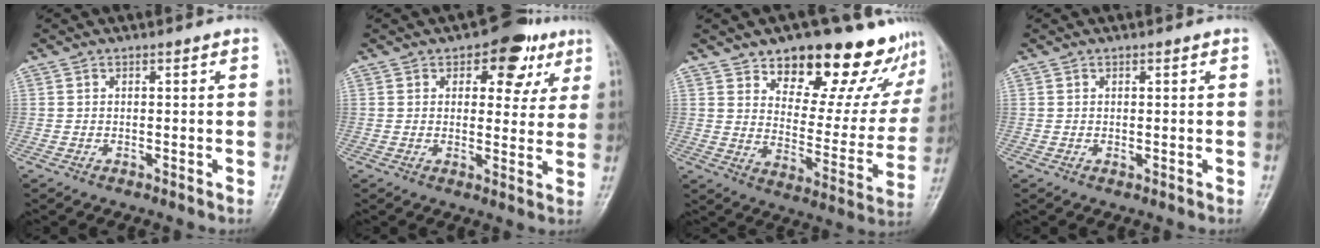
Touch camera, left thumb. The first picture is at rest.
{"total": 9.5, "force": [4.5, 5.8, 6.0], "torque": [-0.025, -0.012, 0.052]}
{"total": 22.3, "force": [16.3, 10.1, 11.4], "torque": [-0.100, -0.095, 0.219]}
{"total": 0.6, "force": [0.2, 0.3, 0.5], "torque": [-0.004, -0.002, 0.005]}